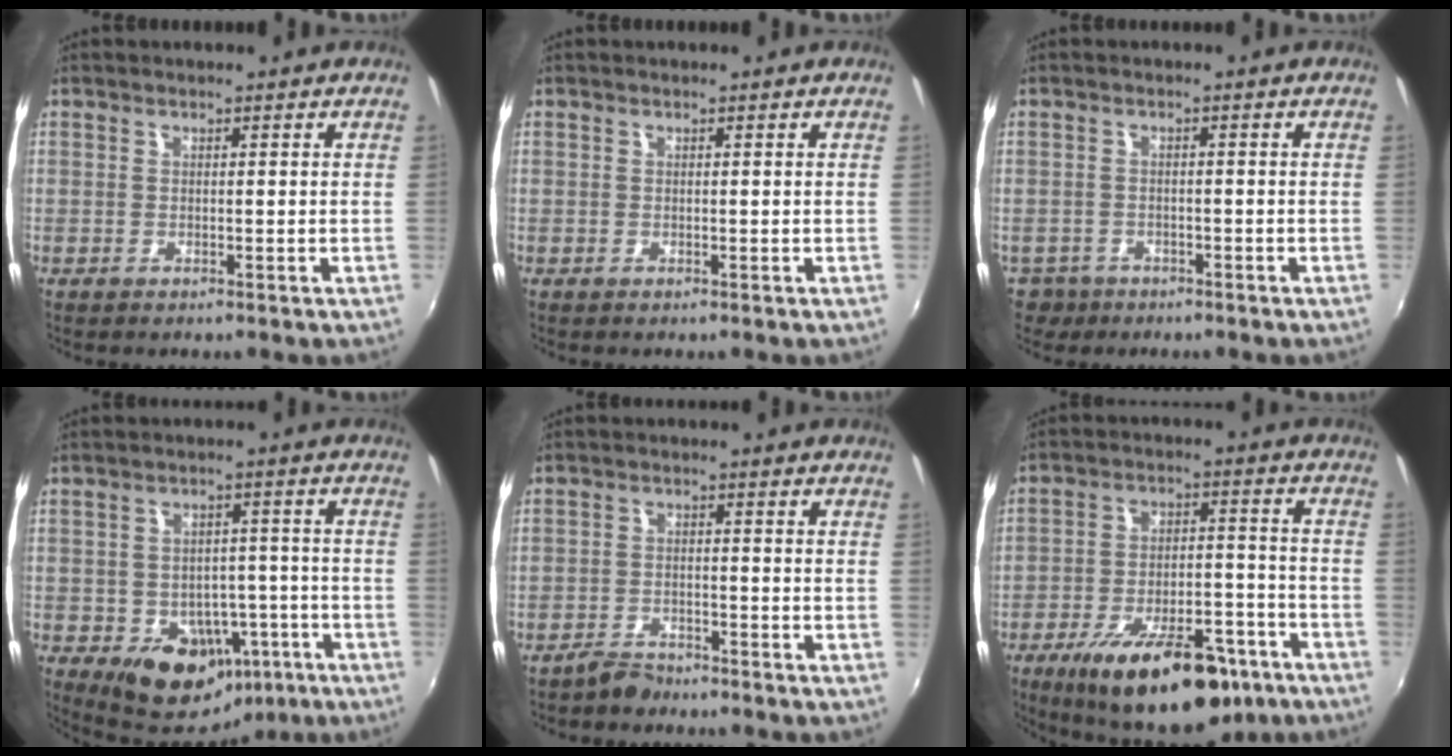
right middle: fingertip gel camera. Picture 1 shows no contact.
{"total": 0.0}
{"total": 4.5, "force": [-2.8, 3.3, 1.0], "torque": [-0.036, -0.003, -0.043]}
{"total": 12.2, "force": [-5.8, 9.2, 5.4], "torque": [-0.094, 0.028, -0.051]}
{"total": 3.3, "force": [-3.1, 1.0, 0.6], "torque": [-0.023, 0.003, -0.054]}
{"total": 21.1, "force": [-13.8, 7.9, 13.9], "torque": [-0.226, -0.012, -0.193]}